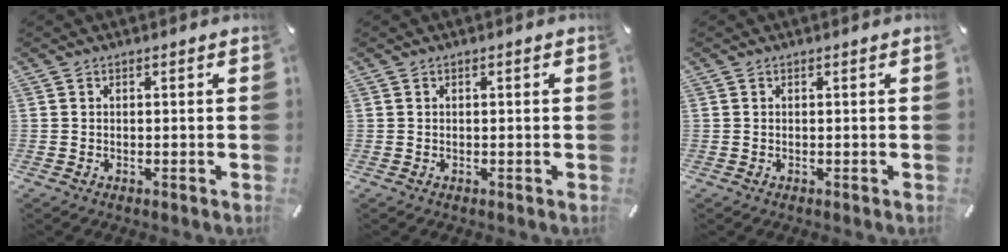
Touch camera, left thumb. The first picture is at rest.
{"total": 0.0}
{"total": 0.0}